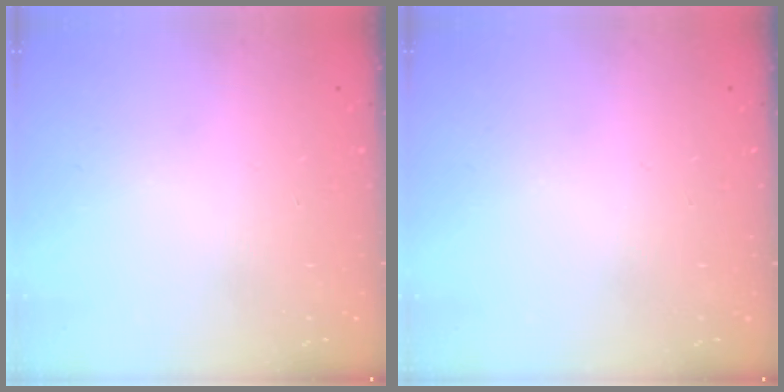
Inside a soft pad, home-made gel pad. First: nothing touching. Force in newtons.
{"total": 0.0}